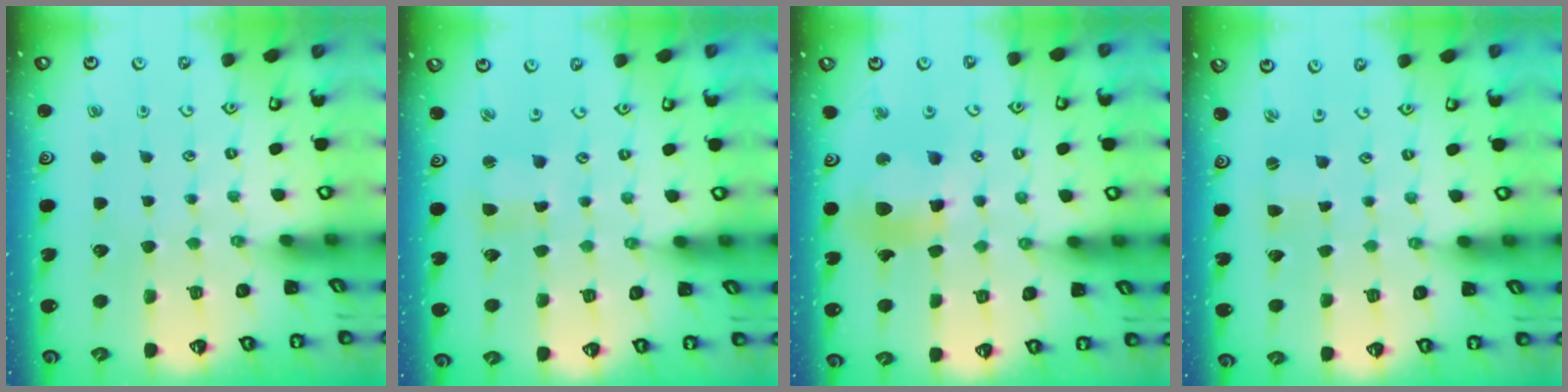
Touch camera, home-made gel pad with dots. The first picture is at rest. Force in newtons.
{"total": 2.1, "press": 2.1, "slide": 0.3}
{"total": 11.4, "press": 11.3, "slide": 1.4}
{"total": 1.5, "press": 1.4, "slide": 0.2}